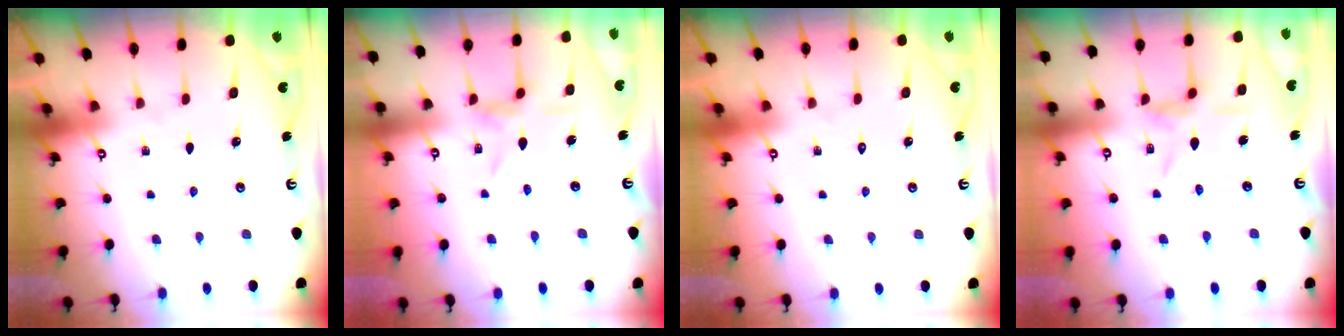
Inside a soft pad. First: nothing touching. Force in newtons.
{"total": 7.4, "press": 7.4, "slide": 0.7}
{"total": 1.7, "press": 1.7, "slide": 0.1}
{"total": 8.1, "press": 8.1, "slide": 0.8}